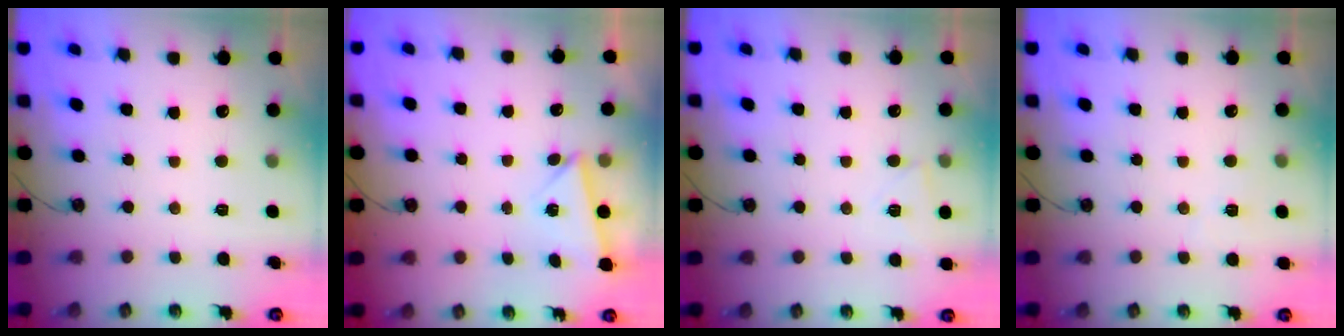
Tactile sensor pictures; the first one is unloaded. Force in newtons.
{"total": 2.9, "press": 2.8, "slide": 0.6}
{"total": 5.8, "press": 3.8, "slide": 4.3}
{"total": 3.0, "press": 2.3, "slide": 1.9}